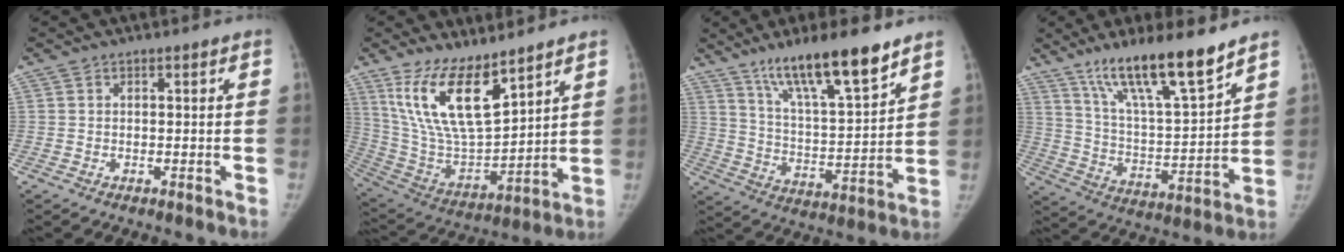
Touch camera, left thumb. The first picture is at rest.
{"total": 16.6, "force": [10.4, 5.7, 11.6], "torque": [-0.198, -0.064, 0.219]}
{"total": 16.8, "force": [11.8, 3.1, 11.5], "torque": [-0.176, -0.065, 0.211]}
{"total": 17.4, "force": [12.5, 2.8, 11.8], "torque": [-0.182, -0.072, 0.227]}